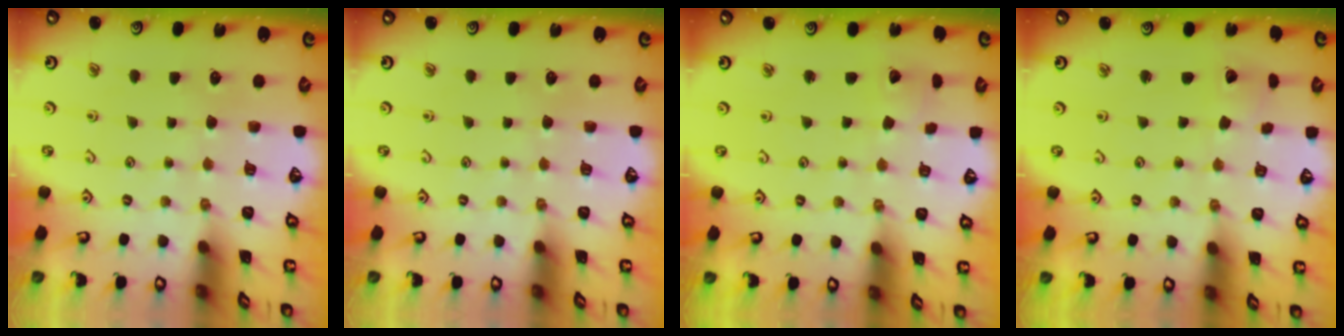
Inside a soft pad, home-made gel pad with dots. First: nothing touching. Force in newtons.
{"total": 0.0}
{"total": 2.6, "press": 2.6, "slide": 0.2}
{"total": 2.0, "press": 2.0, "slide": 0.1}